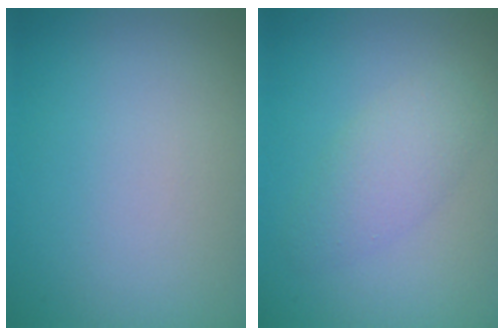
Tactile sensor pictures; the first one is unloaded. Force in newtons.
{"total": 2.7, "press": 2.7, "slide": 0.1}